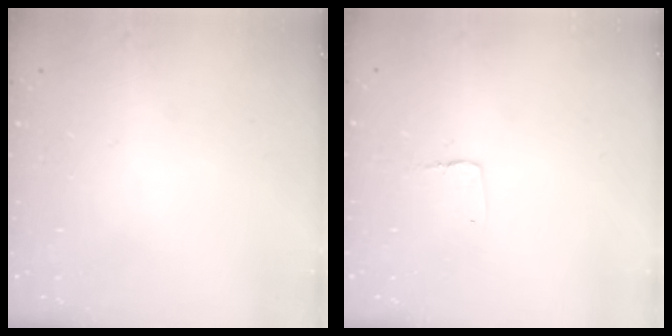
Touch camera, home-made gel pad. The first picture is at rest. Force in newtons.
{"total": 2.9, "press": 2.9, "slide": 0.2}